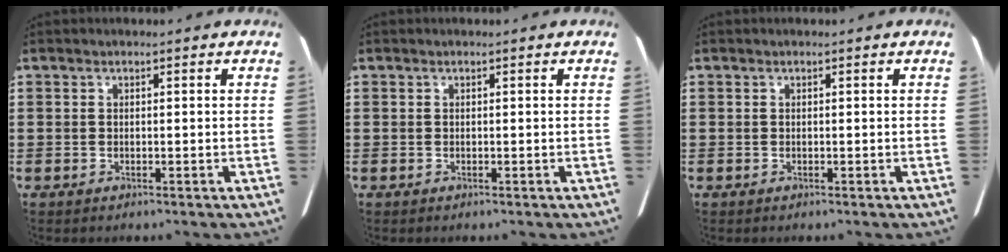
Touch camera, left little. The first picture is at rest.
{"total": 0.0}
{"total": 0.0}